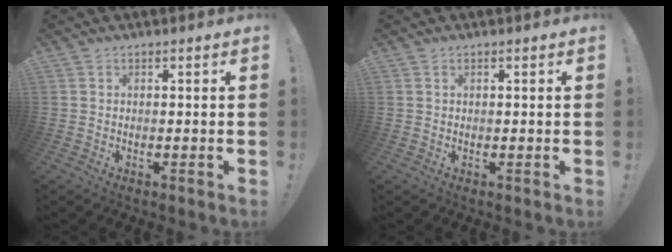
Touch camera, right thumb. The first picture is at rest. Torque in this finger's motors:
{"motor_torque": [0.14, -0.01, 0.09, 0.08, -0.01]}